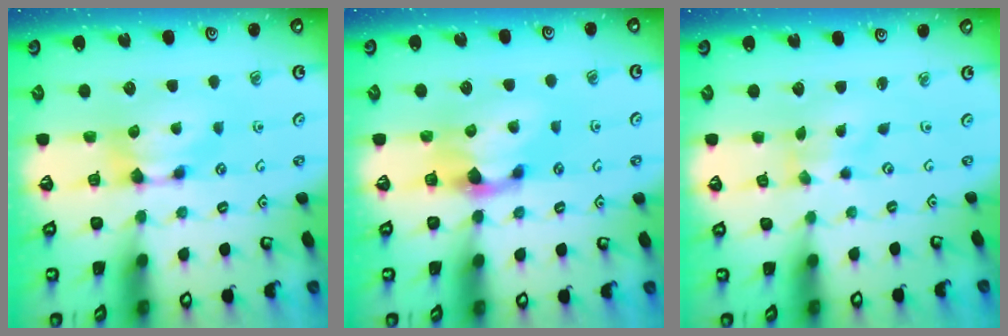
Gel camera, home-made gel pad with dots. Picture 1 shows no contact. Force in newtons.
{"total": 1.7, "press": 1.3, "slide": 1.1}
{"total": 2.7, "press": 2.6, "slide": 1.0}